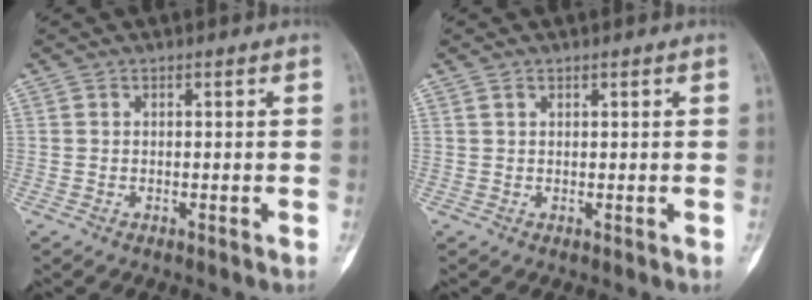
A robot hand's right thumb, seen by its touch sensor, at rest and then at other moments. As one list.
[{"total": 0.7, "force": [0.5, 0.4, 0.3], "torque": [-0.005, 0.000, 0.008]}]